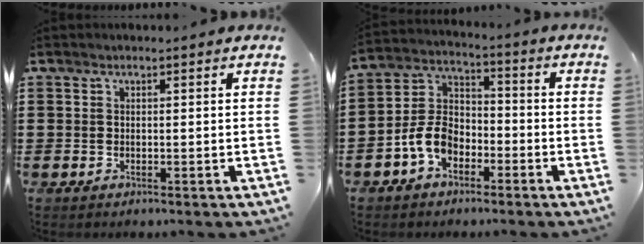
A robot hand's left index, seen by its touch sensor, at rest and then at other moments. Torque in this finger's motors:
{"motor_torque": [0.69, 0.27, 0.39, 0.14]}